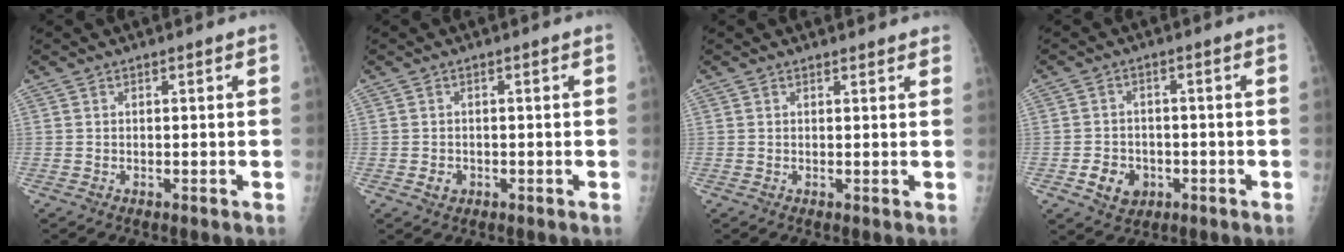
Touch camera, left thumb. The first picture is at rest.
{"total": 1.8, "force": [-0.6, 1.5, 0.8], "torque": [-0.006, 0.003, -0.006]}
{"total": 1.7, "force": [1.5, 0.6, 0.4], "torque": [0.004, -0.004, 0.013]}
{"total": 5.7, "force": [-2.0, 4.7, 2.6], "torque": [-0.024, 0.009, -0.026]}